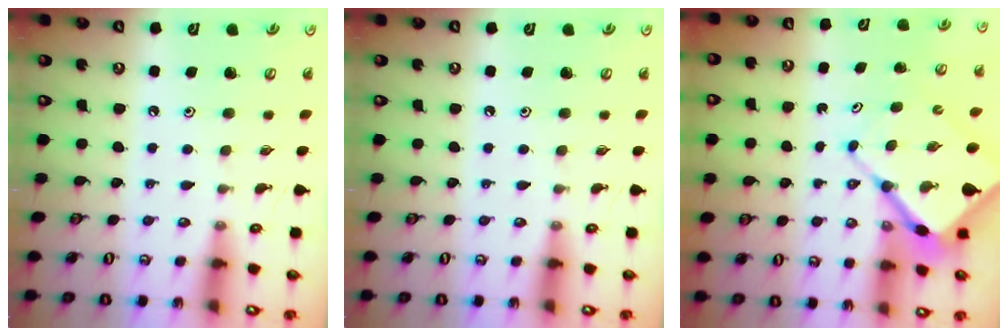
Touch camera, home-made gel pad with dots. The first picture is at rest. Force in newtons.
{"total": 0.0}
{"total": 11.4, "press": 11.4, "slide": 1.2}